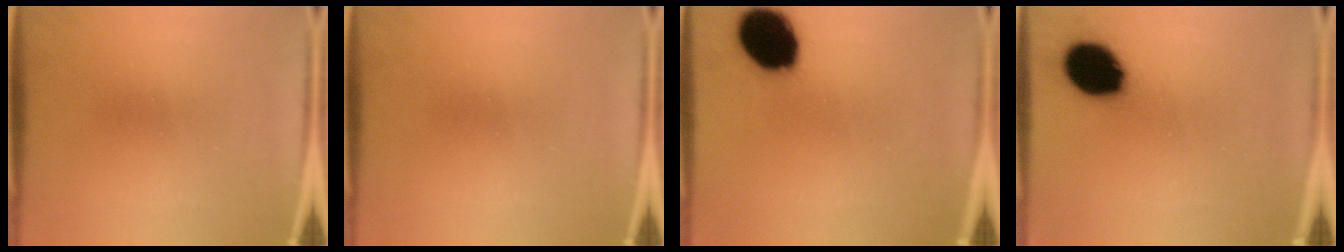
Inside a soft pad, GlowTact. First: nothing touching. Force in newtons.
{"total": 0.0}
{"total": 16.2}
{"total": 13.7}